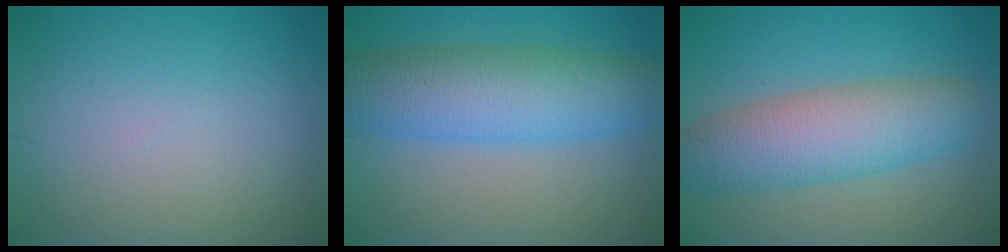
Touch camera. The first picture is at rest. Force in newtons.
{"total": 8.0, "press": 8.0, "slide": 0.1}
{"total": 7.3, "press": 7.3, "slide": 0.4}